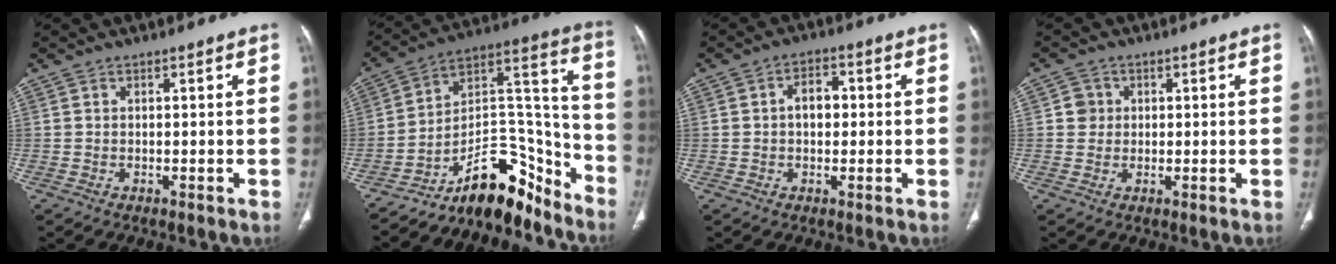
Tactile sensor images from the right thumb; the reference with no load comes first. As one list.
[{"total": 18.8, "force": [-14.5, 7.8, 9.1], "torque": [-0.088, 0.143, -0.239]}, {"total": 4.8, "force": [0.3, 3.4, 3.5], "torque": [-0.044, 0.014, 0.001]}, {"total": 2.9, "force": [0.5, 2.8, 0.5], "torque": [0.011, 0.003, 0.006]}]